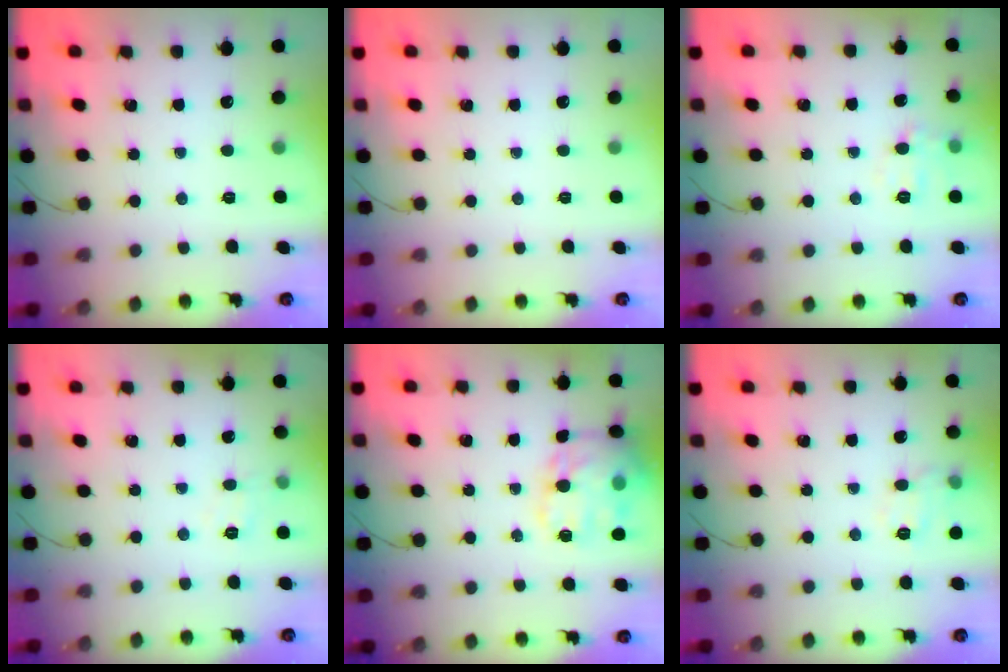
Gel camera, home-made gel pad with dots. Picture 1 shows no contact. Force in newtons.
{"total": 0.0}
{"total": 5.8, "press": 5.7, "slide": 1.1}
{"total": 4.1, "press": 3.8, "slide": 1.6}
{"total": 18.0, "press": 17.9, "slide": 1.7}
{"total": 9.0, "press": 9.0, "slide": 0.6}